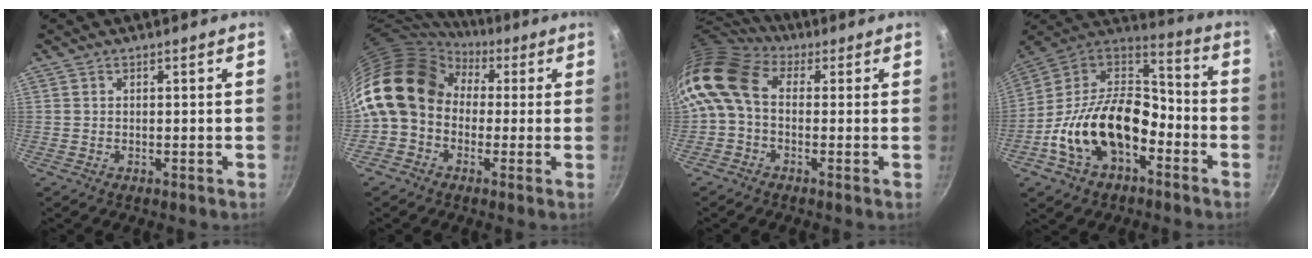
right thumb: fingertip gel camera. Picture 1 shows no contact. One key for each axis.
{"total": 14.8, "fx": 1.4, "fy": 11.8, "fz": 8.8, "tx": -0.136, "ty": 0.032, "tz": 0.002}
{"total": 10.0, "fx": 0.5, "fy": 7.0, "fz": 7.1, "tx": -0.136, "ty": 0.026, "tz": -0.011}
{"total": 22.3, "fx": -7.2, "fy": 13.9, "fz": 15.8, "tx": -0.255, "ty": 0.067, "tz": -0.141}